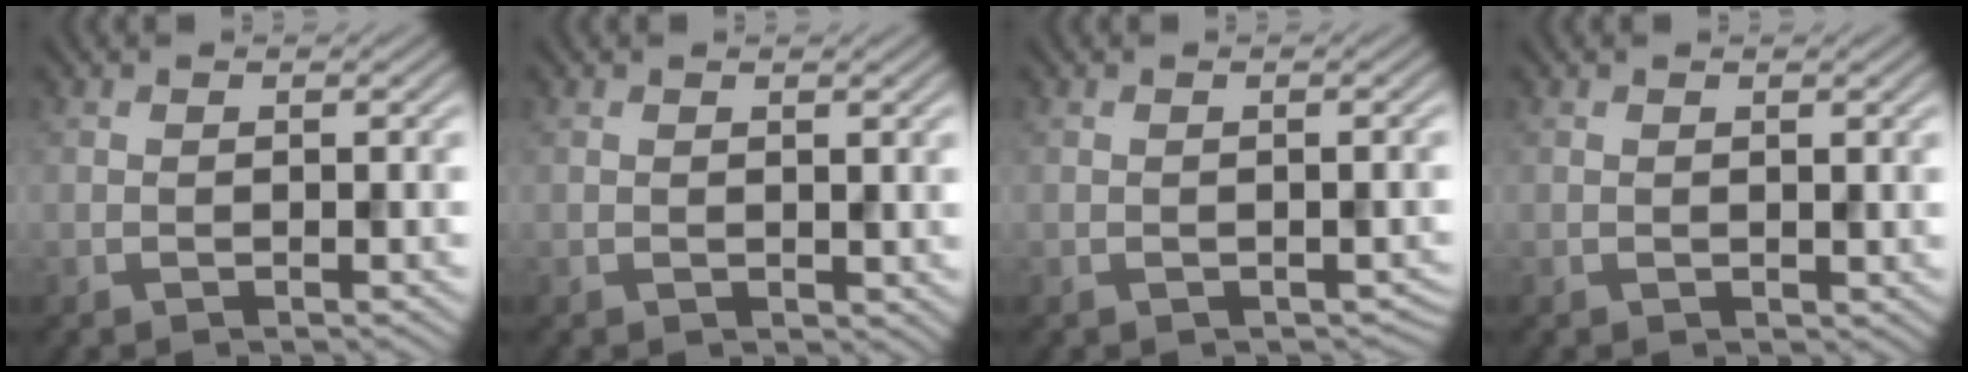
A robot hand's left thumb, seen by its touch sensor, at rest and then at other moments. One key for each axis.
{"total": 0.8, "fx": 0.5, "fy": 0.6, "fz": 0.2, "tx": -0.004, "ty": -0.005, "tz": 0.012}
{"total": 0.9, "fx": -0.3, "fy": 0.6, "fz": 0.5, "tx": -0.011, "ty": -0.009, "tz": -0.001}
{"total": 0.6, "fx": 0.4, "fy": 0.4, "fz": 0.1, "tx": 0.000, "ty": -0.003, "tz": 0.008}